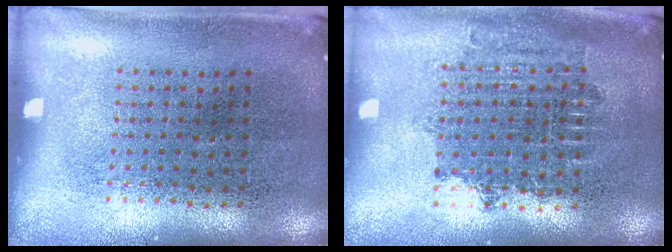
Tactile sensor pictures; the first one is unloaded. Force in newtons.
{"total": 1.7, "press": 1.4, "slide": 1.0}